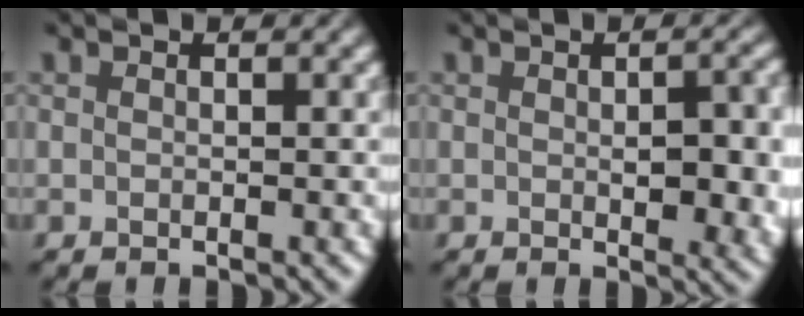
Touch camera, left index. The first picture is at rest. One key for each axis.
{"total": 5.1, "fx": -0.1, "fy": 2.2, "fz": 4.6, "tx": -0.058, "ty": -0.009, "tz": 0.004}